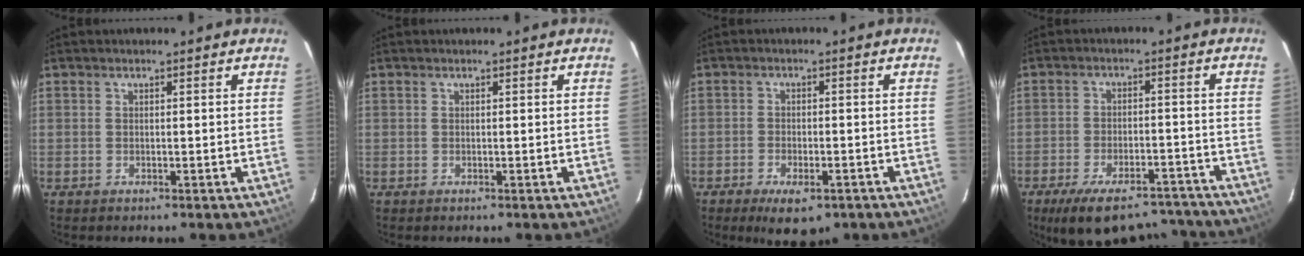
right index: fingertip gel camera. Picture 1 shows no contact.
{"total": 0.0}
{"total": 7.5, "force": [-4.8, 3.2, 4.7], "torque": [-0.098, -0.013, -0.072]}
{"total": 17.8, "force": [-14.5, 7.1, 7.6], "torque": [-0.155, 0.005, -0.188]}